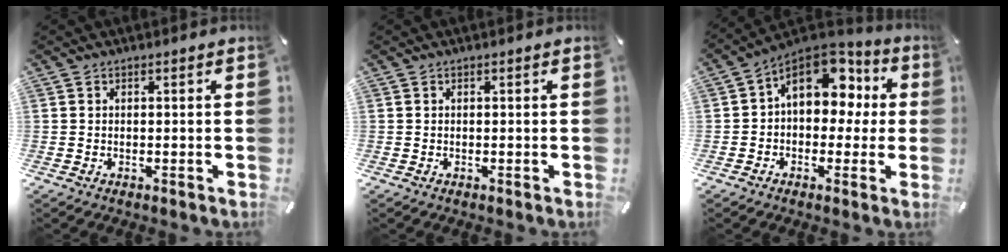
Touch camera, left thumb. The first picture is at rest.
{"total": 0.0}
{"total": 13.5, "force": [4.3, 9.5, 8.6], "torque": [-0.116, -0.020, 0.079]}